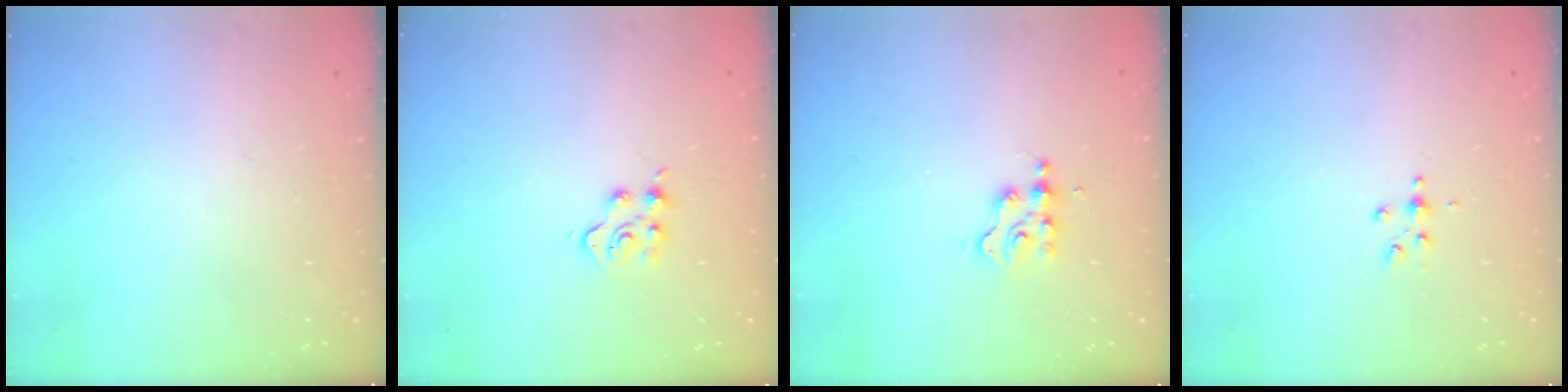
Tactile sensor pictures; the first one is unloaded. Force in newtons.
{"total": 4.5, "press": 4.4, "slide": 0.6}
{"total": 3.0, "press": 3.0, "slide": 0.2}
{"total": 3.0, "press": 2.6, "slide": 1.5}